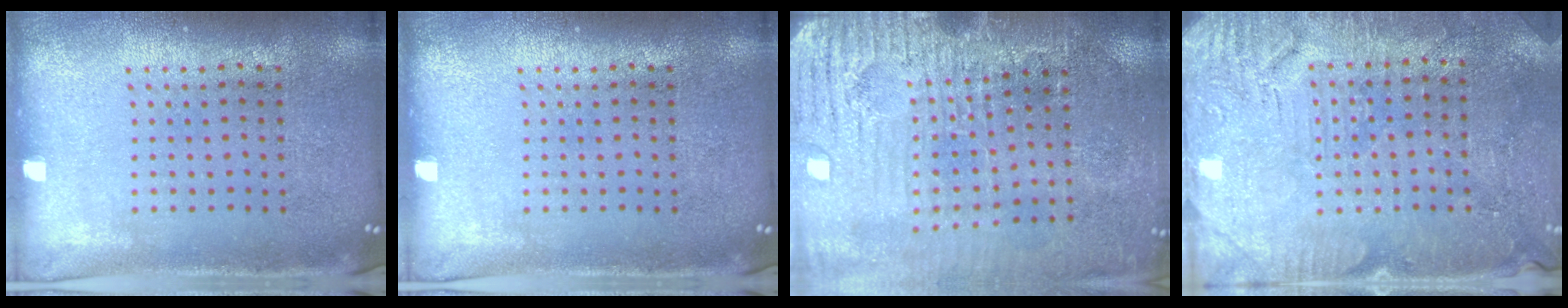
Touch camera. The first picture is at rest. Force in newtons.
{"total": 0.0}
{"total": 3.7, "press": 3.7, "slide": 0.1}
{"total": 3.0, "press": 2.9, "slide": 0.6}